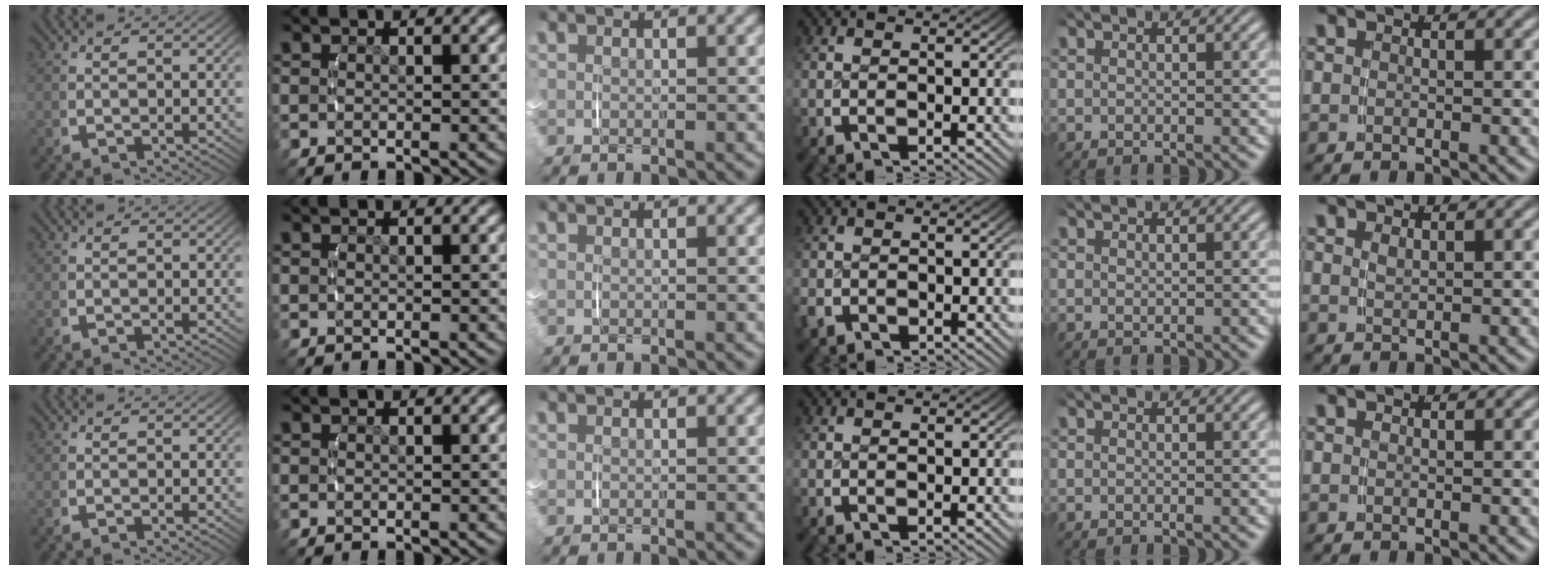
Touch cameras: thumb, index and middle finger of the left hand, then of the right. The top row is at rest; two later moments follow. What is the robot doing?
{"motion": "lift_and_place", "object": "small bumper sticker"}